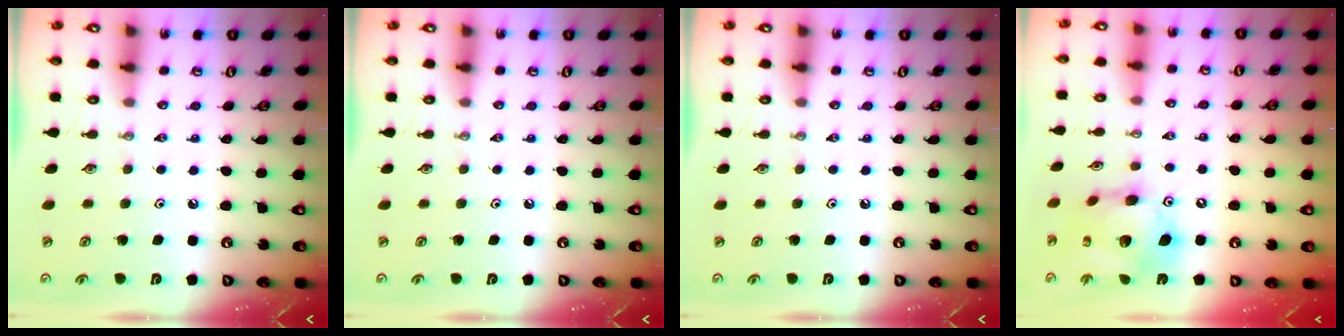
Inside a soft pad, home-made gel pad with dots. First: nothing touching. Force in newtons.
{"total": 0.0}
{"total": 0.0}
{"total": 15.2, "press": 15.1, "slide": 1.4}